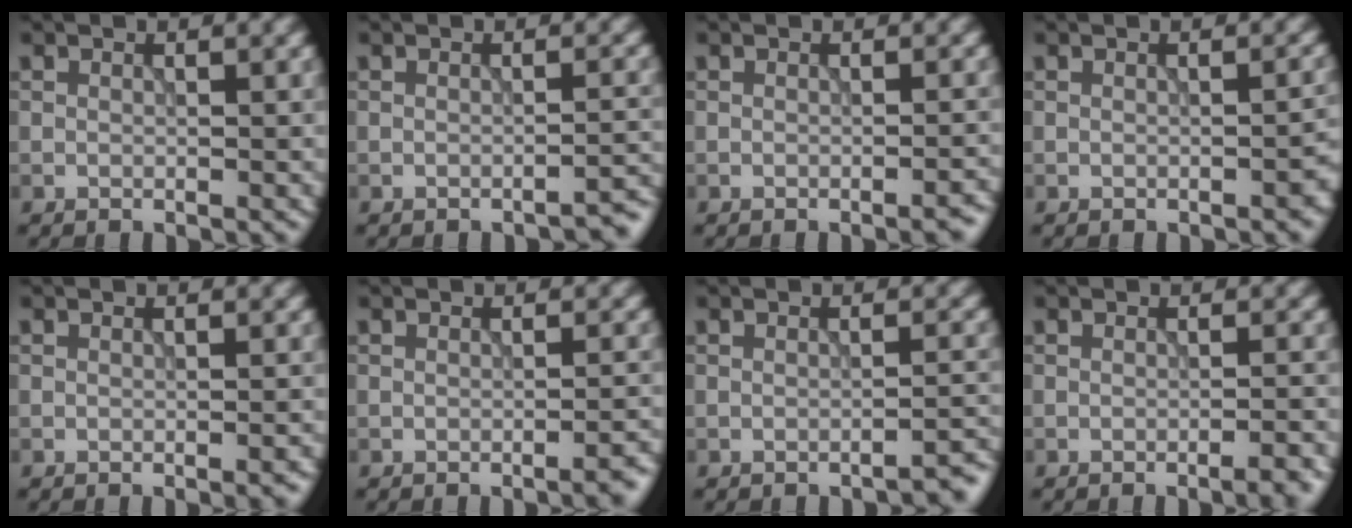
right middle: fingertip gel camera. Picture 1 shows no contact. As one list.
[{"total": 1.9, "force": [-1.7, 0.2, 0.6], "torque": [0.007, 0.011, -0.027]}, {"total": 1.3, "force": [-0.8, 0.3, 1.0], "torque": [-0.007, 0.002, -0.014]}, {"total": 1.3, "force": [-0.8, 0.3, 1.0], "torque": [-0.014, 0.005, -0.010]}, {"total": 1.1, "force": [-0.5, 0.2, 0.9], "torque": [-0.007, 0.000, -0.008]}, {"total": 1.7, "force": [-1.0, 0.4, 1.3], "torque": [-0.009, 0.004, -0.018]}, {"total": 2.1, "force": [-1.9, 0.3, 0.9], "torque": [0.003, 0.012, -0.031]}, {"total": 2.5, "force": [-1.5, 0.6, 1.9], "torque": [-0.015, 0.007, -0.028]}]